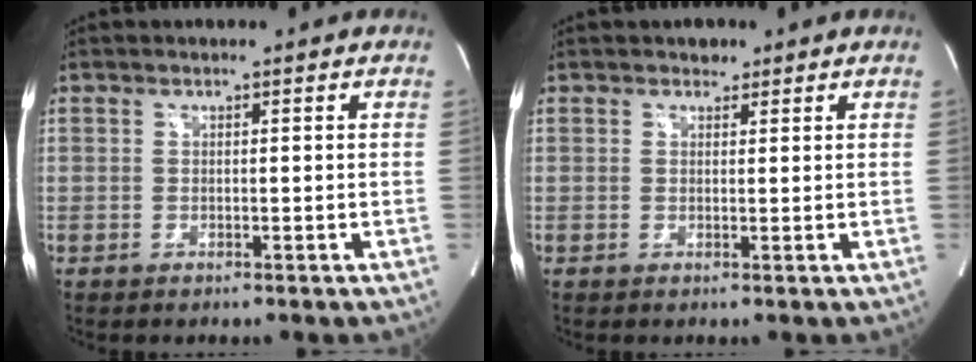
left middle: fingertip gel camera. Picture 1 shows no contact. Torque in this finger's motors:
{"motor_torque": [0.03, 0.02, -0.06, 0.00]}